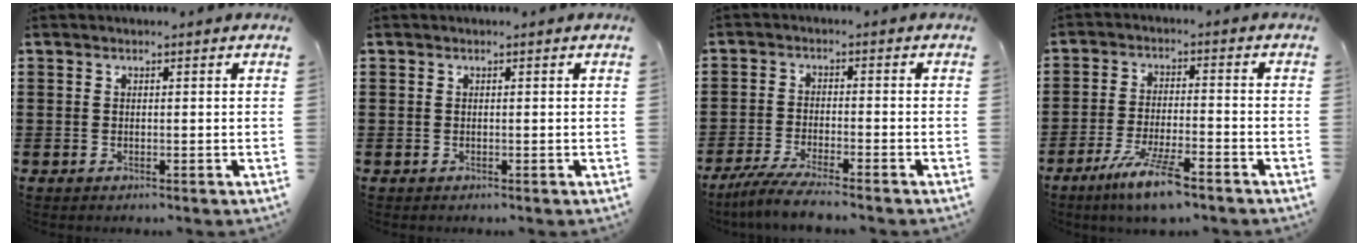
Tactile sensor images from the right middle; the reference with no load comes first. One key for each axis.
{"total": 0.0}
{"total": 4.8, "fx": -4.3, "fy": -0.2, "fz": 2.0, "tx": -0.056, "ty": -0.020, "tz": -0.086}
{"total": 7.9, "fx": -5.6, "fy": 1.0, "fz": 5.4, "tx": -0.114, "ty": -0.011, "tz": -0.105}